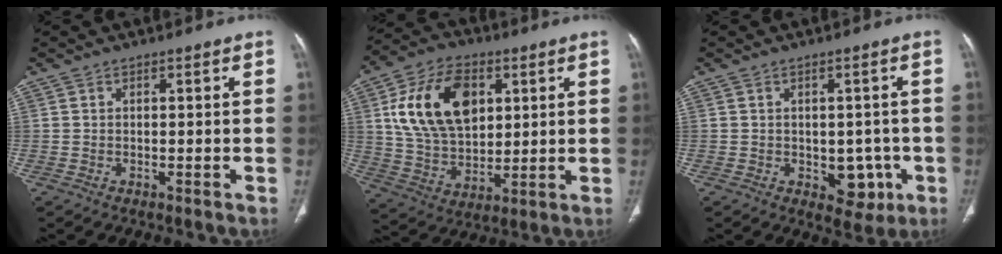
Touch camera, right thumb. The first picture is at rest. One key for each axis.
{"total": 18.7, "fx": 5.5, "fy": 12.0, "fz": 13.2, "tx": -0.208, "ty": -0.009, "tz": 0.107}
{"total": 6.3, "fx": -1.6, "fy": 4.3, "fz": 4.2, "tx": -0.017, "ty": 0.004, "tz": -0.011}